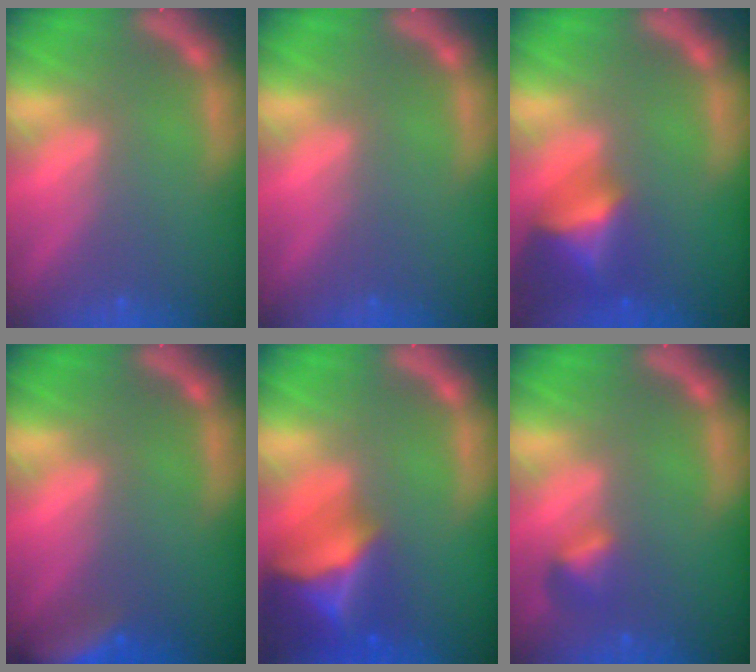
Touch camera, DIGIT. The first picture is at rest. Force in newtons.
{"total": 0.0}
{"total": 5.5}
{"total": 6.5}
{"total": 9.4}
{"total": 1.9}